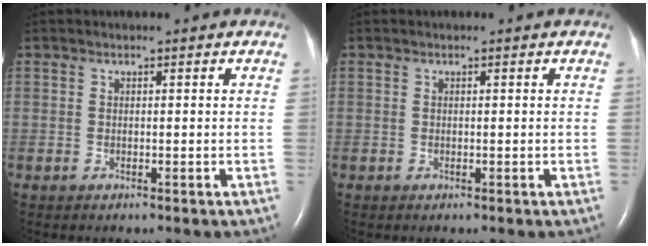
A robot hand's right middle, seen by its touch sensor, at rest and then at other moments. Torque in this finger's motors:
{"motor_torque": [-0.01, -0.04, 0.00, 0.00]}